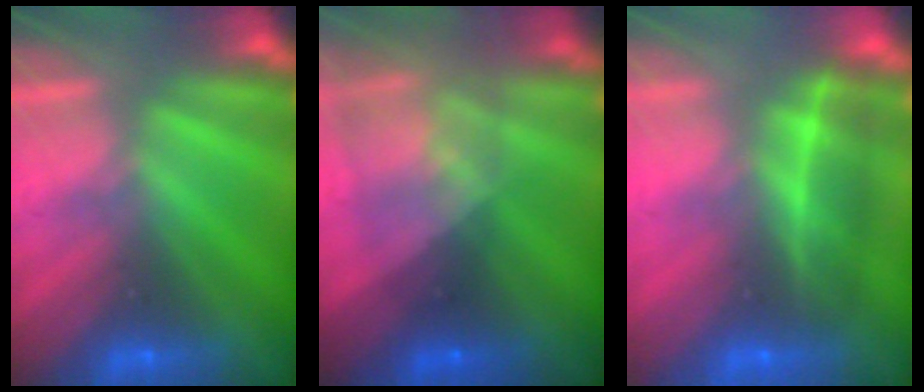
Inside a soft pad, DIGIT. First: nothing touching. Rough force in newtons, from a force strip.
{"total": 7.3}
{"total": 2.0}